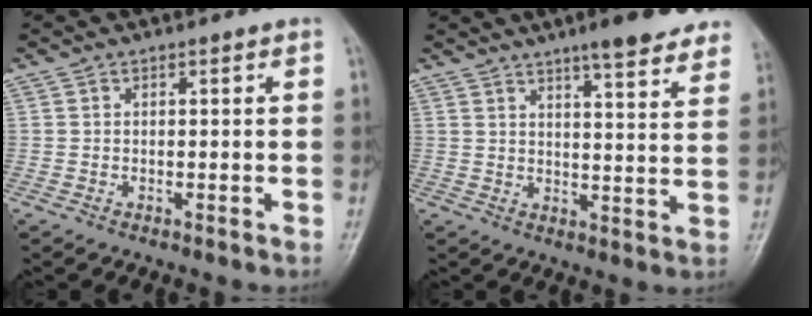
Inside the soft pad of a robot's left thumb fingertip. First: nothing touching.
{"total": 13.5, "force": [10.2, 2.4, 8.5], "torque": [-0.085, -0.046, 0.122]}